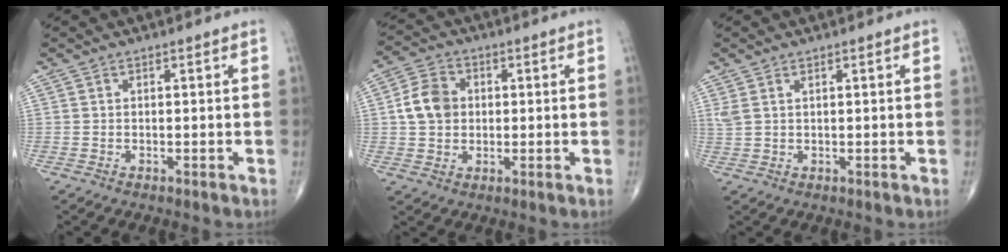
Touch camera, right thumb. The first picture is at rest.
{"total": 7.4, "force": [0.7, 5.9, 4.4], "torque": [-0.069, 0.009, 0.007]}
{"total": 1.8, "force": [1.0, 0.8, 1.2], "torque": [-0.033, 0.008, 0.032]}